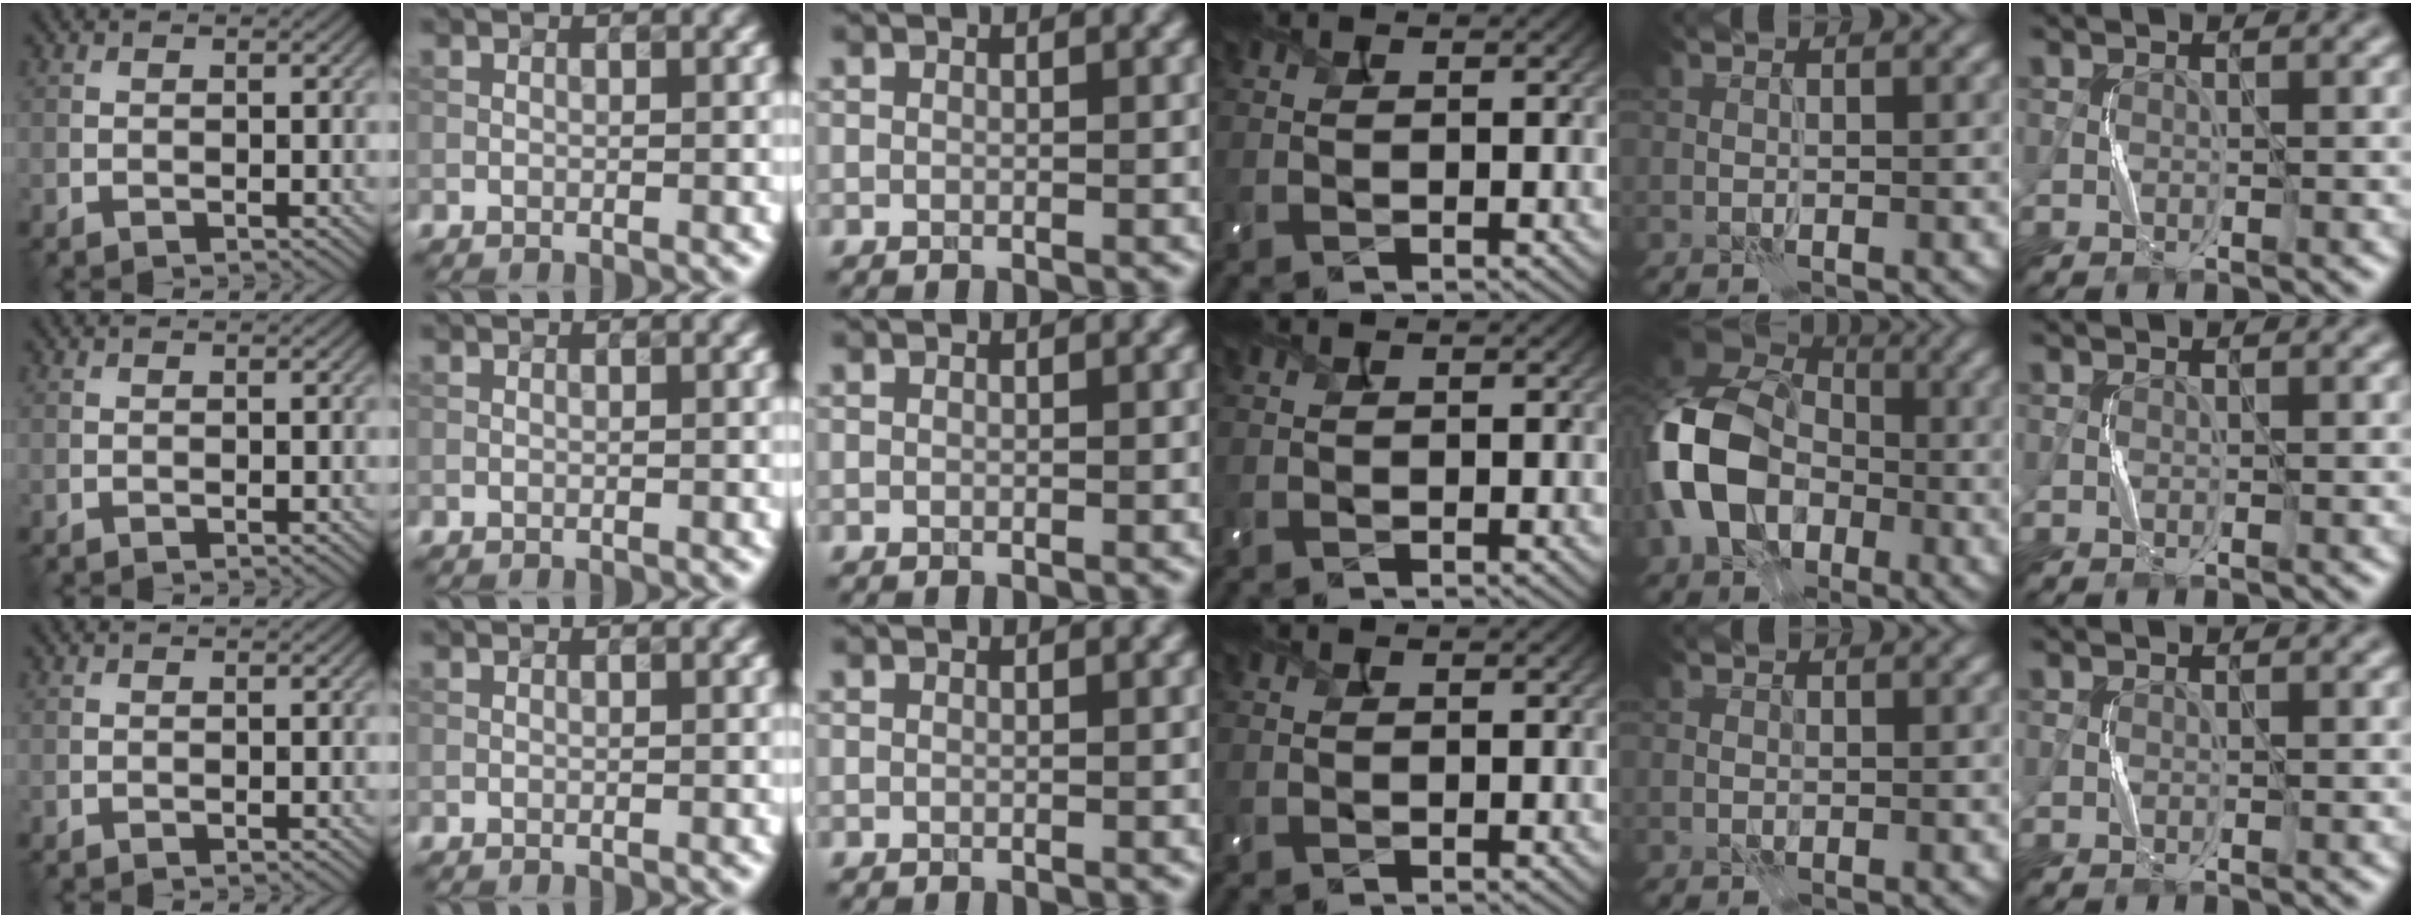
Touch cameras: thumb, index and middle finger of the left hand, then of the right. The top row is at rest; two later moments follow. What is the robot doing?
{"motion": "press", "object": "camera"}